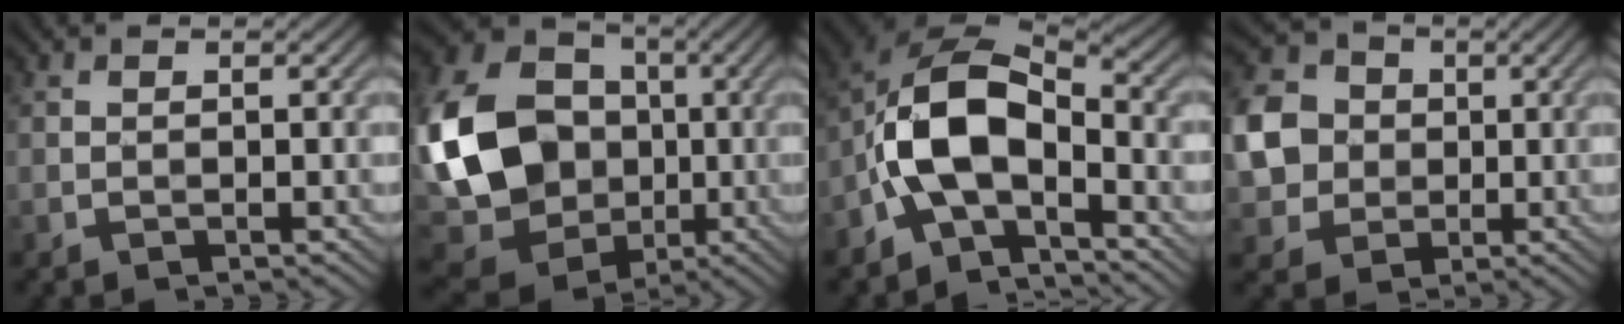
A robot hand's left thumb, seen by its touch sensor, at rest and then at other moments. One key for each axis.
{"total": 19.1, "fx": -1.3, "fy": 15.7, "fz": 10.7, "tx": -0.280, "ty": -0.017, "tz": -0.014}
{"total": 10.6, "fx": -3.1, "fy": 5.7, "fz": 8.4, "tx": -0.171, "ty": 0.009, "tz": -0.072}
{"total": 8.3, "fx": 0.1, "fy": 7.5, "fz": 3.6, "tx": -0.118, "ty": -0.001, "tz": -0.001}